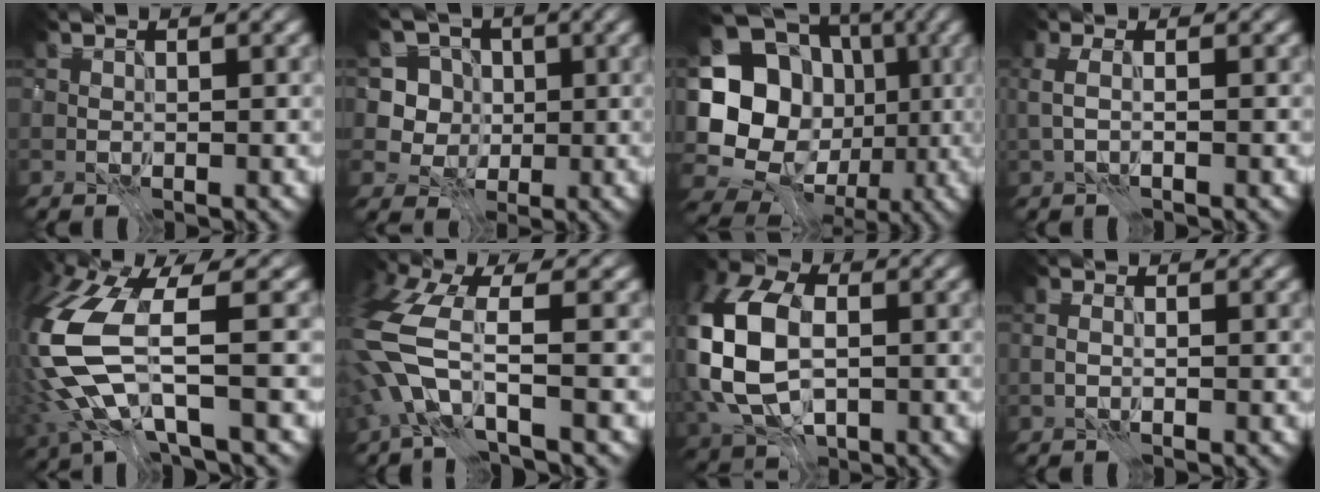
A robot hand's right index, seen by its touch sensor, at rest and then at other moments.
{"total": 4.1, "force": [-0.4, 3.9, 1.2], "torque": [-0.015, -0.004, -0.031]}
{"total": 14.1, "force": [-1.7, 12.4, 6.5], "torque": [-0.131, -0.012, -0.049]}
{"total": 1.2, "force": [-0.5, 0.2, 1.0], "torque": [-0.022, 0.000, -0.011]}
{"total": 10.6, "force": [-2.5, 4.4, 9.4], "torque": [-0.238, -0.013, -0.057]}
{"total": 7.0, "force": [-3.3, 2.5, 5.7], "torque": [-0.151, -0.005, -0.082]}
{"total": 12.3, "force": [-1.6, 8.3, 9.0], "torque": [-0.220, -0.015, -0.037]}
{"total": 0.7, "force": [-0.7, -0.1, 0.1], "torque": [-0.004, -0.002, -0.013]}